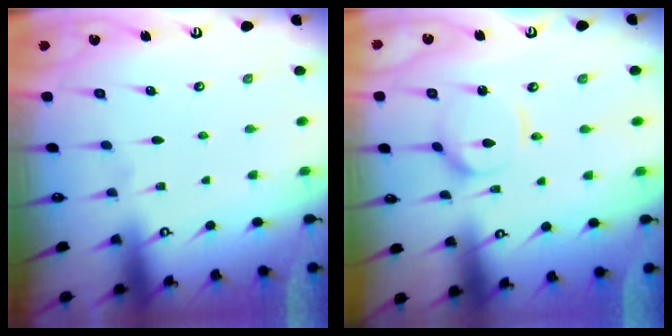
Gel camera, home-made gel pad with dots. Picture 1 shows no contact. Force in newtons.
{"total": 6.3, "press": 6.2, "slide": 0.5}